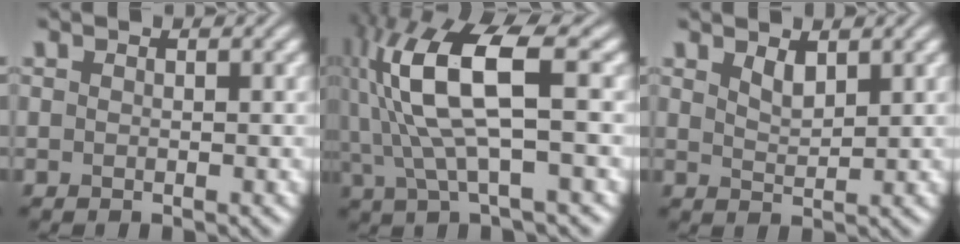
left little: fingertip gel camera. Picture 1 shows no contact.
{"total": 10.1, "force": [1.7, 3.0, 9.5], "torque": [-0.206, 0.013, 0.034]}
{"total": 1.7, "force": [1.3, 0.5, 1.0], "torque": [-0.022, -0.003, 0.027]}